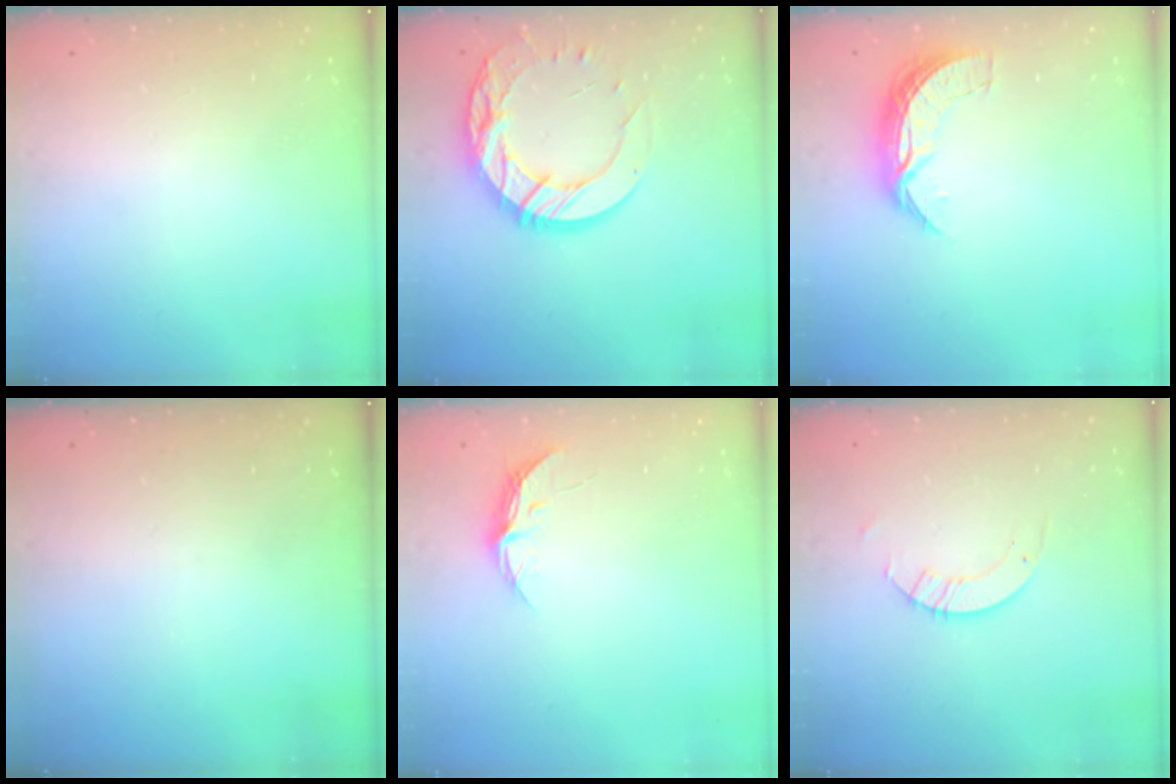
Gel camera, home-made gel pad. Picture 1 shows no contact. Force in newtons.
{"total": 16.6, "press": 16.5, "slide": 1.2}
{"total": 7.4, "press": 7.4, "slide": 0.5}
{"total": 0.0}
{"total": 5.3, "press": 5.3, "slide": 0.5}
{"total": 3.7, "press": 3.7, "slide": 0.2}